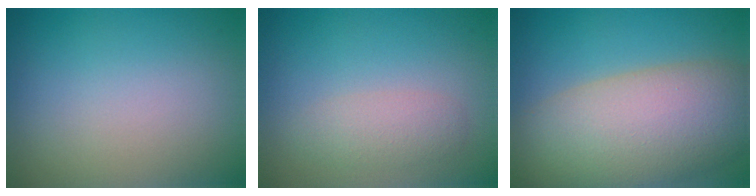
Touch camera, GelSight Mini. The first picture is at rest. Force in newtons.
{"total": 2.1, "press": 2.1, "slide": 0.2}
{"total": 10.8, "press": 10.8, "slide": 0.7}